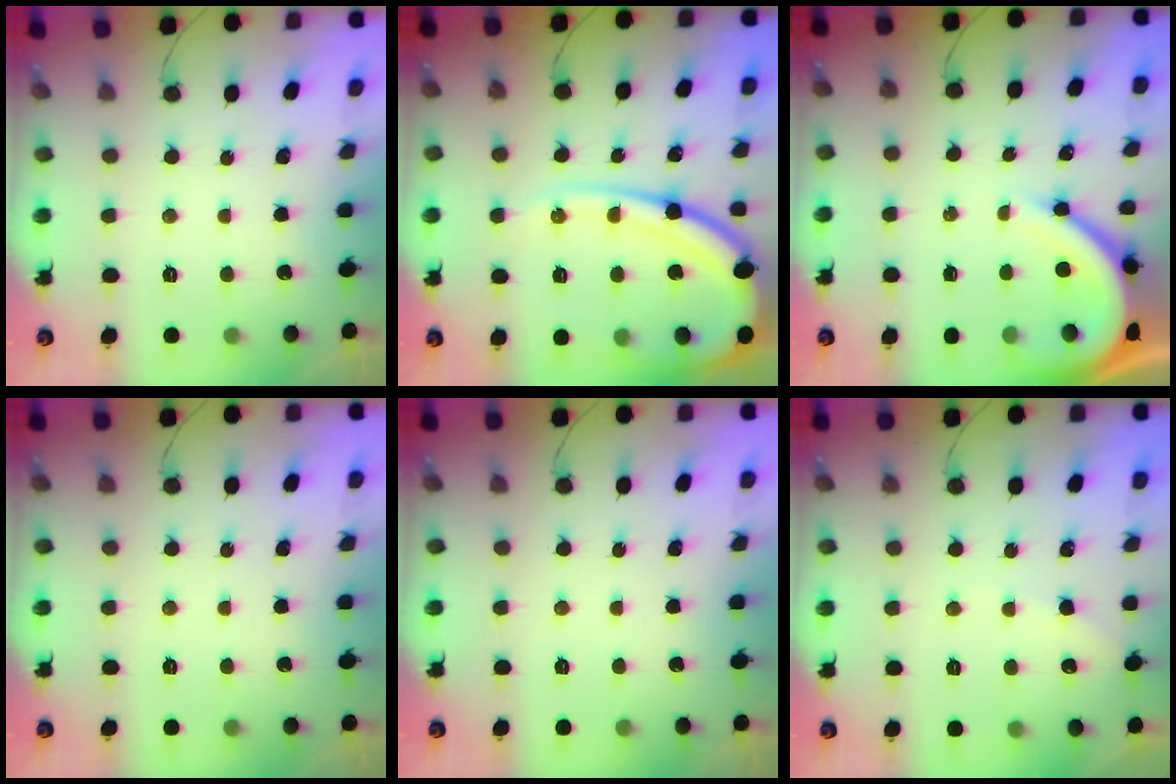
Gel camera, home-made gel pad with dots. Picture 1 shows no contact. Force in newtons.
{"total": 18.1, "press": 18.0, "slide": 2.0}
{"total": 10.9, "press": 10.8, "slide": 1.3}
{"total": 0.0}
{"total": 0.0}
{"total": 4.7, "press": 4.7, "slide": 0.7}